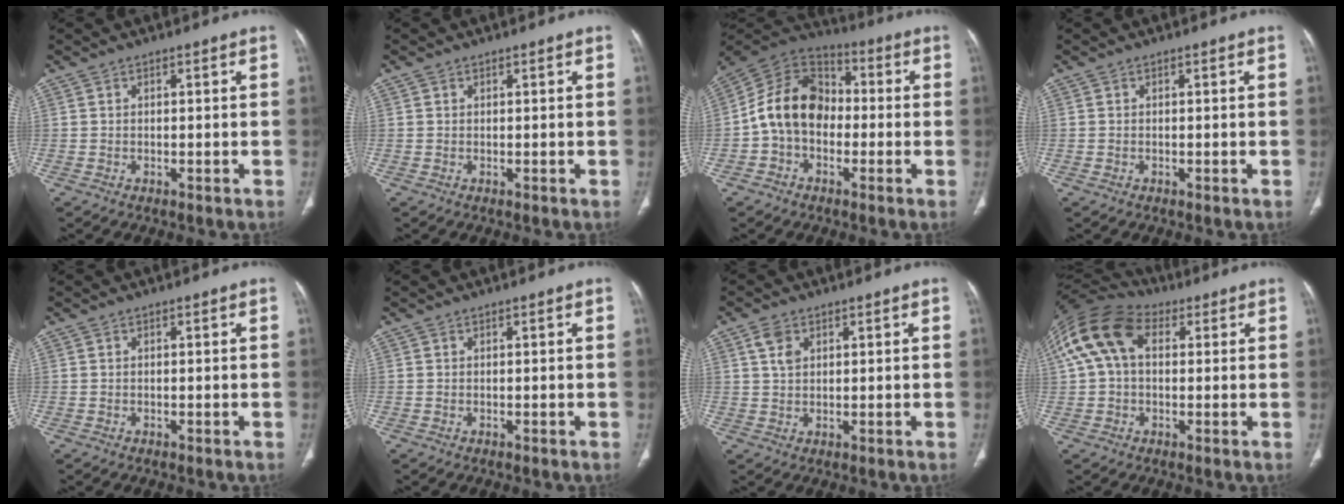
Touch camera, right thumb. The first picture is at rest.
{"total": 0.0}
{"total": 13.4, "force": [-1.7, 10.1, 8.6], "torque": [-0.139, 0.041, -0.045]}
{"total": 0.0}
{"total": 0.0}
{"total": 0.0}
{"total": 3.5, "force": [1.5, 2.3, 2.2], "torque": [-0.036, 0.000, 0.033]}
{"total": 14.2, "force": [3.6, 9.3, 10.0], "torque": [-0.204, 0.043, 0.060]}